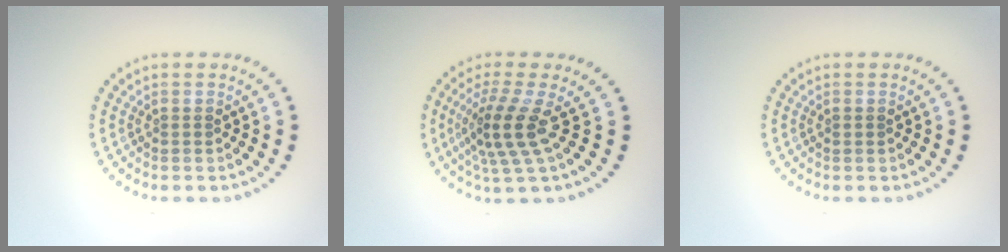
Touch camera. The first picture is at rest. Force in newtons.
{"total": 4.2, "press": 3.0, "slide": 2.8}
{"total": 0.5, "press": 0.5, "slide": 0.1}